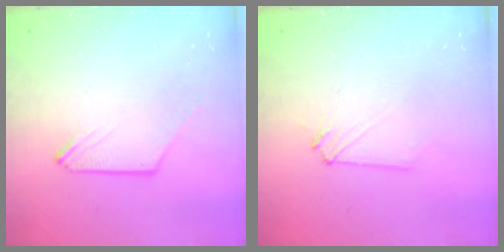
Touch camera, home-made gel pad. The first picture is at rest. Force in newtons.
{"total": 2.5, "press": 2.4, "slide": 0.4}